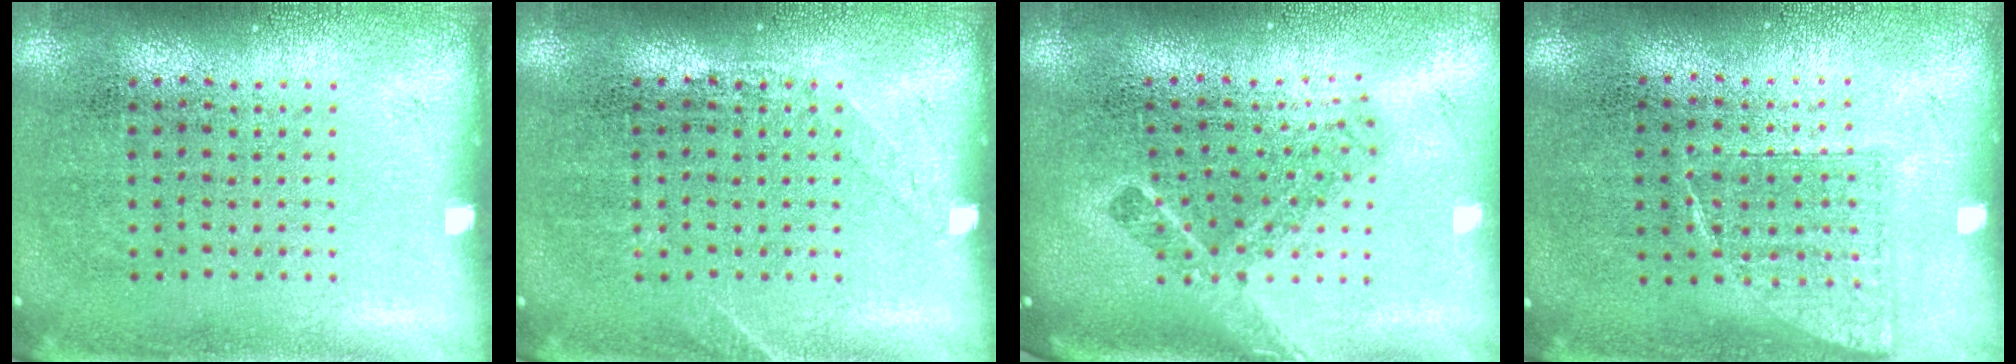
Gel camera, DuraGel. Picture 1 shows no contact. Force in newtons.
{"total": 1.0, "press": 1.0, "slide": 0.2}
{"total": 2.2, "press": 1.5, "slide": 1.7}
{"total": 0.7, "press": 0.7, "slide": 0.2}